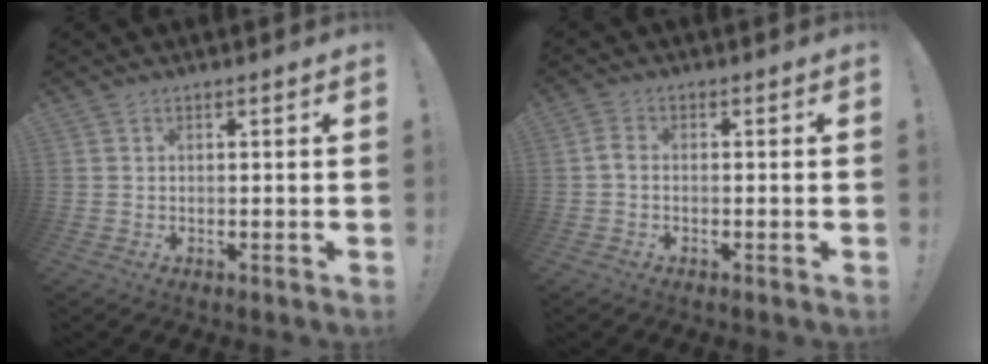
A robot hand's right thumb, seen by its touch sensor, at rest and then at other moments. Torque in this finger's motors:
{"motor_torque": [0.01, 0.15, -0.32, -0.06, 0.03]}